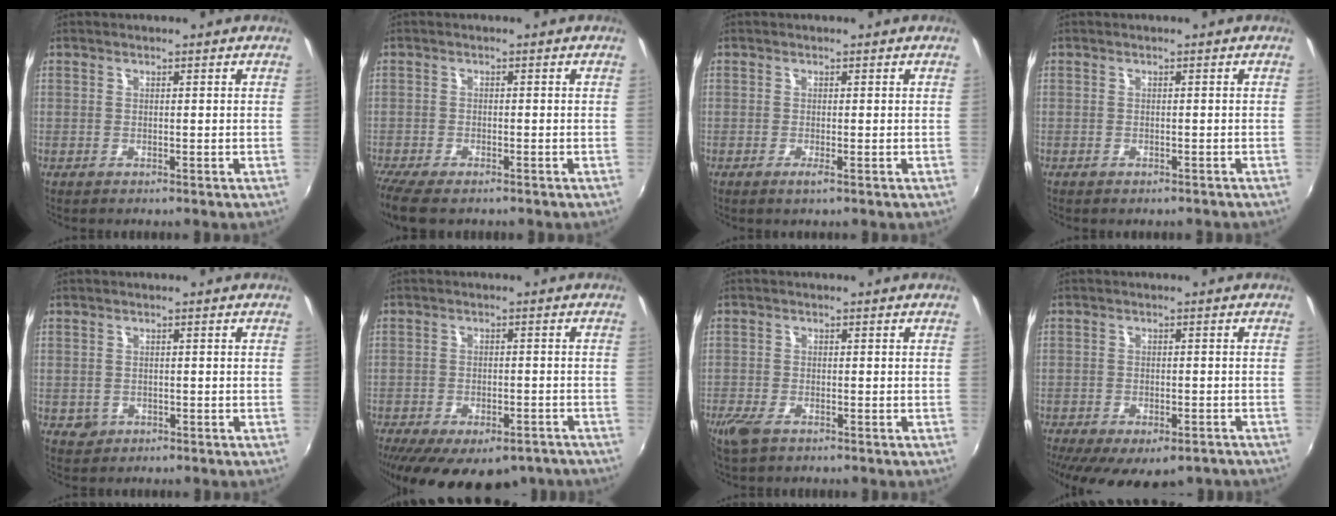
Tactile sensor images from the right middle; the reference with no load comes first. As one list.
[{"total": 7.4, "force": [-5.8, 2.0, 4.1], "torque": [-0.103, -0.040, -0.109]}, {"total": 1.1, "force": [-0.6, -0.2, 0.9], "torque": [-0.018, -0.005, -0.012]}, {"total": 1.6, "force": [-1.4, 0.6, 0.5], "torque": [-0.013, -0.008, -0.018]}, {"total": 1.9, "force": [-0.6, 1.8, 0.4], "torque": [-0.010, -0.003, -0.006]}, {"total": 18.6, "force": [-13.0, 8.5, 10.3], "torque": [-0.206, -0.037, -0.169]}, {"total": 4.2, "force": [-2.9, 1.8, 2.5], "torque": [-0.067, -0.012, -0.057]}, {"total": 14.2, "force": [-9.8, 6.1, 8.3], "torque": [-0.172, -0.047, -0.133]}]